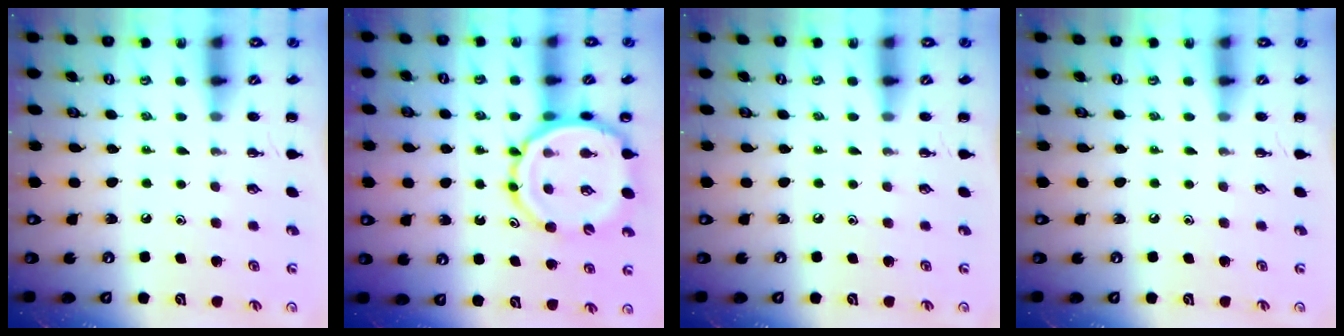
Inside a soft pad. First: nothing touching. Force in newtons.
{"total": 12.2, "press": 11.9, "slide": 2.7}
{"total": 0.0}
{"total": 0.0}